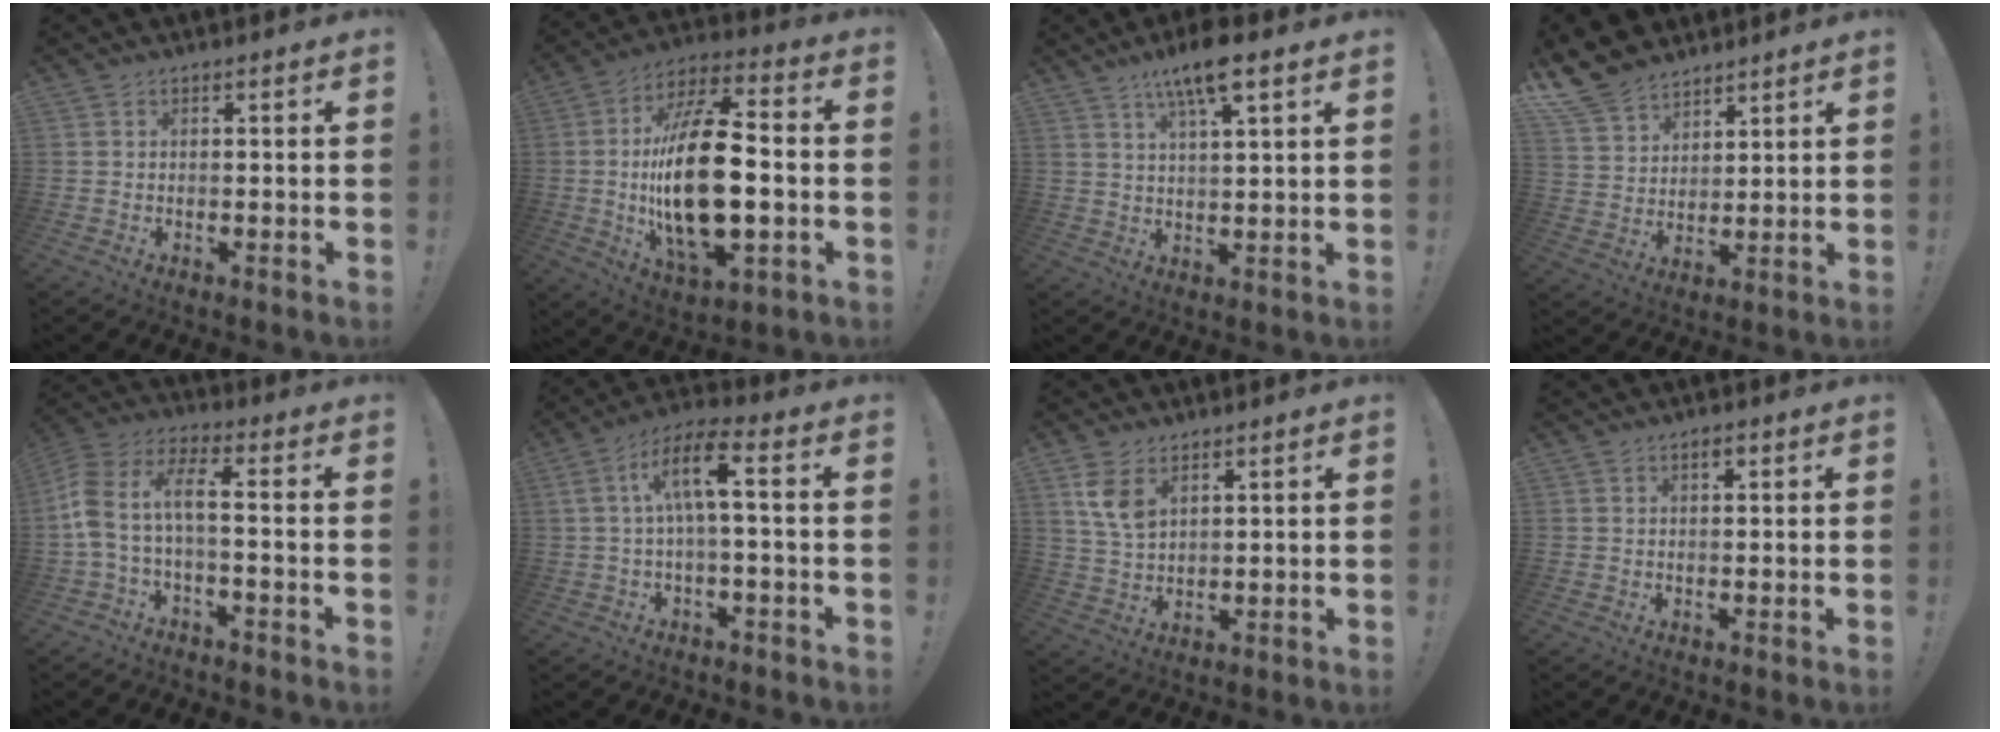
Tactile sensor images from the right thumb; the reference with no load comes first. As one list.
[{"total": 24.7, "force": [-2.0, 11.5, 21.8], "torque": [-0.418, -0.002, -0.037]}, {"total": 9.3, "force": [6.0, 1.9, 6.8], "torque": [-0.121, -0.023, 0.103]}, {"total": 11.5, "force": [9.0, 6.3, 3.4], "torque": [-0.072, -0.059, 0.178]}, {"total": 10.5, "force": [-0.8, 4.5, 9.5], "torque": [-0.197, 0.008, -0.017]}, {"total": 11.5, "force": [2.0, 2.6, 11.0], "torque": [-0.203, 0.001, 0.028]}, {"total": 7.8, "force": [4.1, 4.5, 5.0], "torque": [-0.090, -0.016, 0.077]}, {"total": 1.7, "force": [1.0, 0.8, 1.2], "torque": [-0.023, 0.002, 0.016]}]